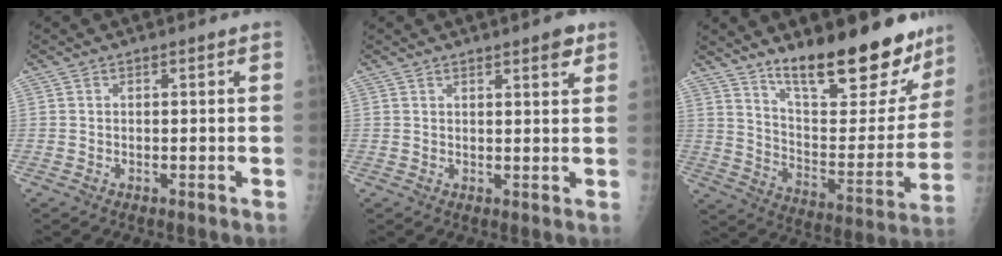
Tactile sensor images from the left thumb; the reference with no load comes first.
{"total": 4.7, "force": [2.9, 1.3, 3.5], "torque": [-0.036, -0.014, 0.035]}
{"total": 24.5, "force": [18.2, 7.7, 14.5], "torque": [-0.166, -0.106, 0.274]}